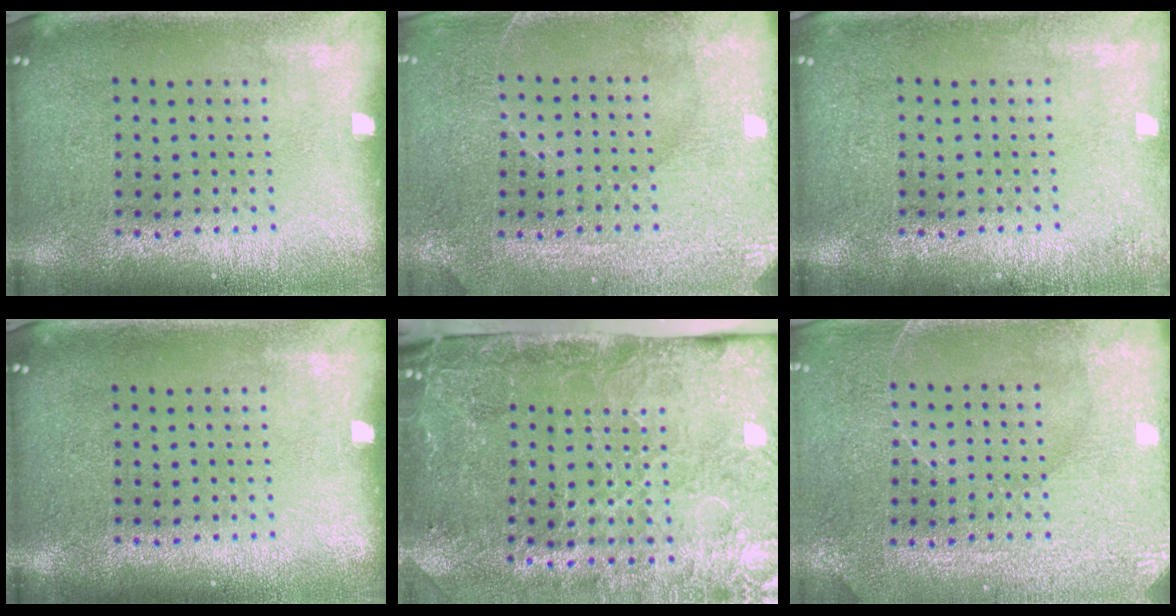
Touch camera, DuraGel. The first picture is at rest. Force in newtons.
{"total": 3.0, "press": 2.9, "slide": 0.6}
{"total": 1.2, "press": 1.1, "slide": 0.2}
{"total": 0.0}
{"total": 4.7, "press": 3.6, "slide": 3.0}
{"total": 3.0, "press": 2.9, "slide": 0.6}